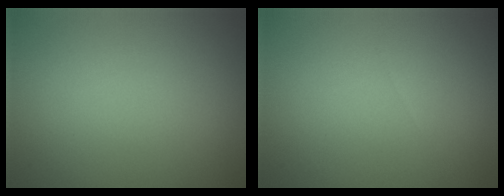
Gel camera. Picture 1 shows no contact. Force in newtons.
{"total": 0.0}